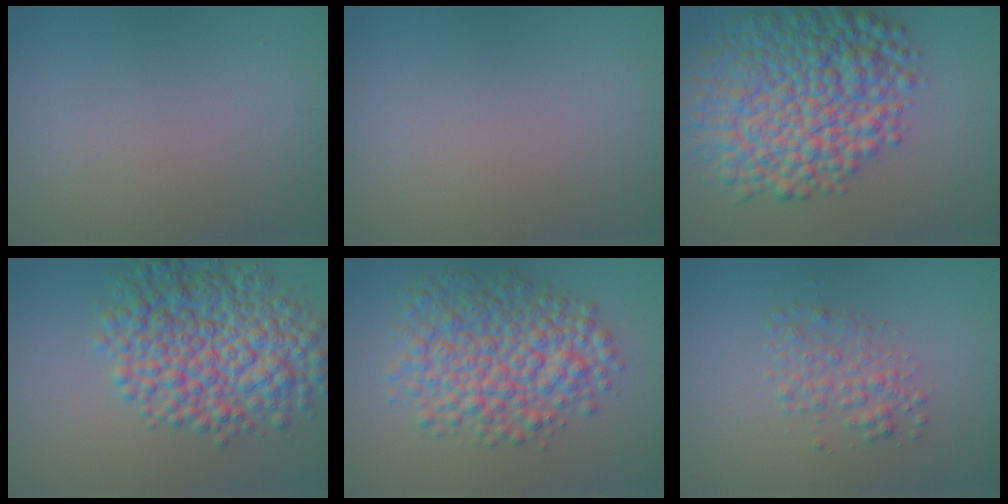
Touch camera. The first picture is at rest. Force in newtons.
{"total": 0.0}
{"total": 11.1, "press": 11.1, "slide": 0.2}
{"total": 8.9, "press": 8.9, "slide": 0.1}
{"total": 7.6, "press": 7.6, "slide": 0.2}
{"total": 2.3, "press": 2.3, "slide": 0.1}